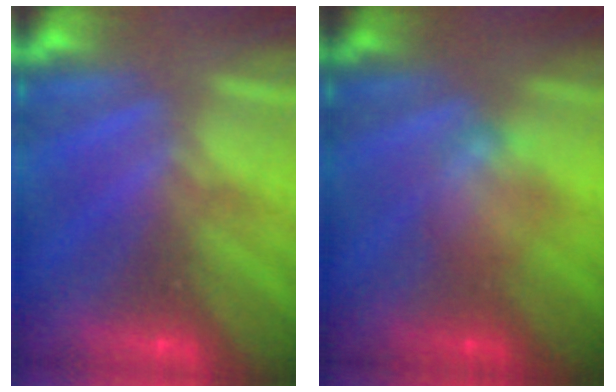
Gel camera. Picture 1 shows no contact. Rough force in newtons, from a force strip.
{"total": 2.2}